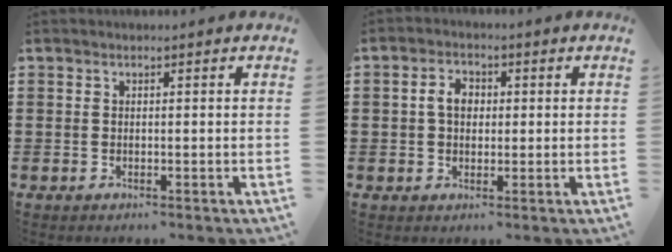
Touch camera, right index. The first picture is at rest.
{"total": 3.7, "force": [0.3, 2.5, 2.6], "torque": [-0.058, 0.013, 0.002]}